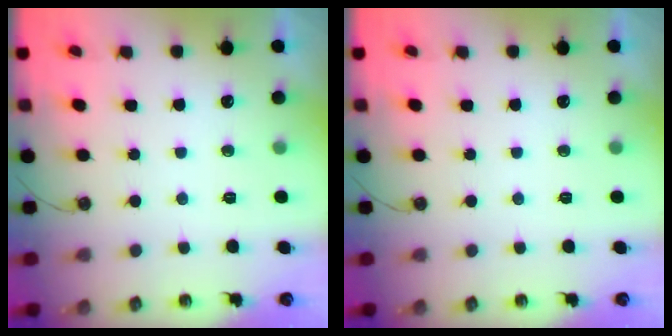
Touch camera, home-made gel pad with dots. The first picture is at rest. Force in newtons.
{"total": 0.0}